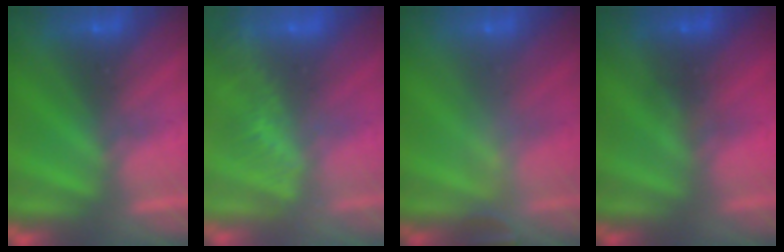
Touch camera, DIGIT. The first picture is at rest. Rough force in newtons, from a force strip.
{"total": 2.9}
{"total": 2.4}
{"total": 1.2}